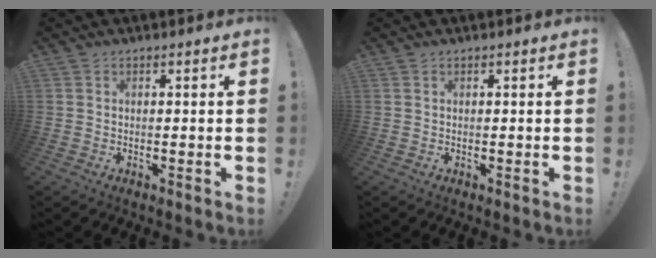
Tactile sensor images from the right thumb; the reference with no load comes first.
{"total": 0.0}